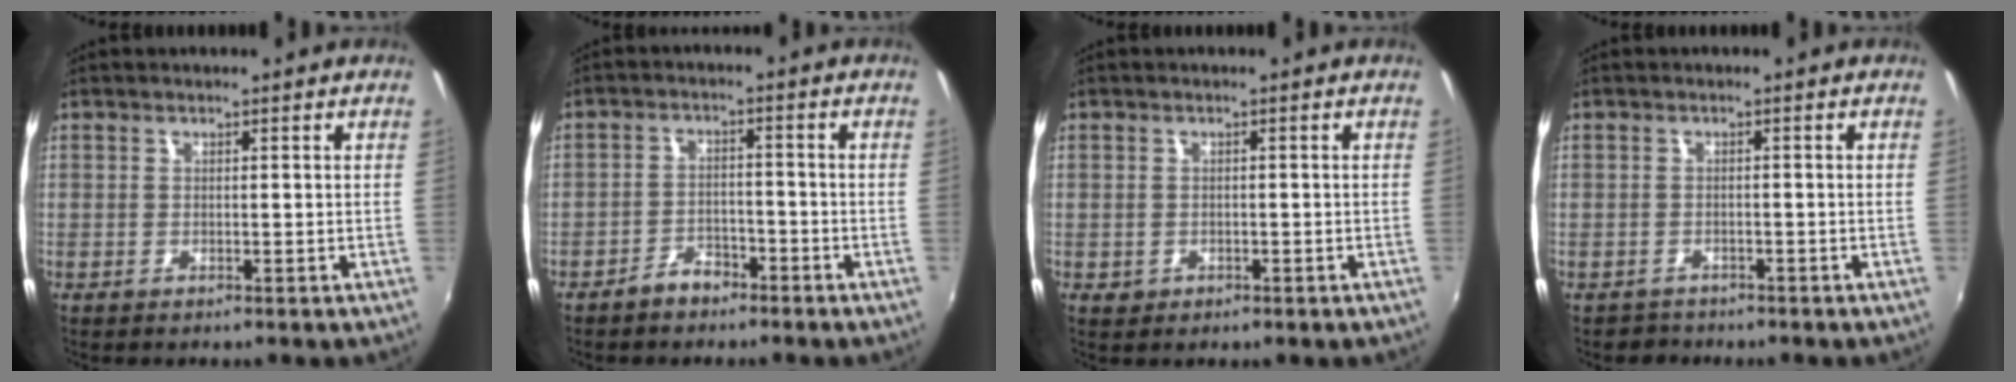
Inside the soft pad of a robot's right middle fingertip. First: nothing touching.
{"total": 4.0, "force": [-3.3, 1.9, 1.2], "torque": [-0.036, 0.009, -0.051]}
{"total": 2.0, "force": [-0.7, 1.6, 0.9], "torque": [-0.018, -0.003, -0.007]}
{"total": 2.1, "force": [-1.7, 1.3, -0.2], "torque": [-0.004, 0.002, -0.030]}